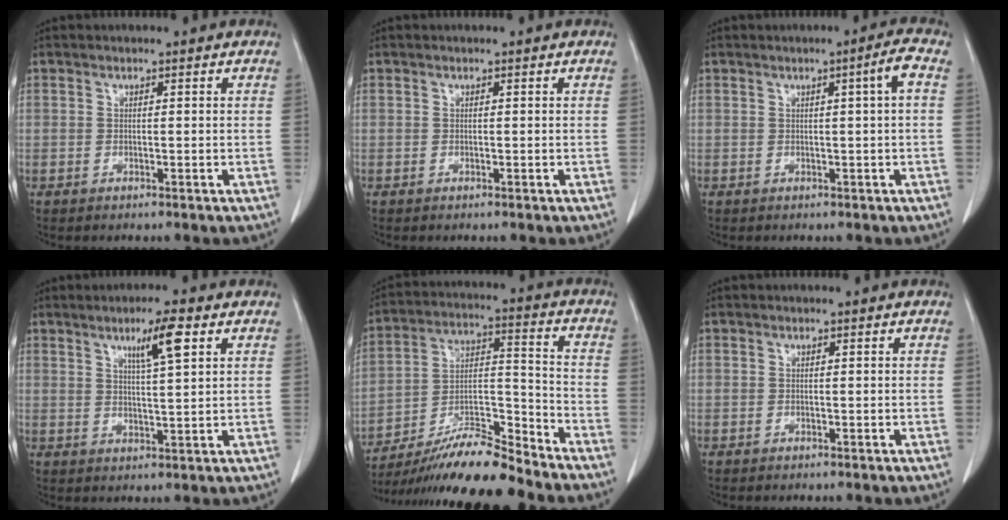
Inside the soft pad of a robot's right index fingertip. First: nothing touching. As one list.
[{"total": 0.0}, {"total": 2.8, "force": [0.4, -0.5, 2.7], "torque": [-0.041, 0.003, 0.008]}, {"total": 6.0, "force": [3.0, 0.1, 5.2], "torque": [-0.086, 0.000, 0.050]}, {"total": 13.8, "force": [-12.4, 0.4, 5.9], "torque": [-0.099, 0.015, -0.222]}, {"total": 0.0}]